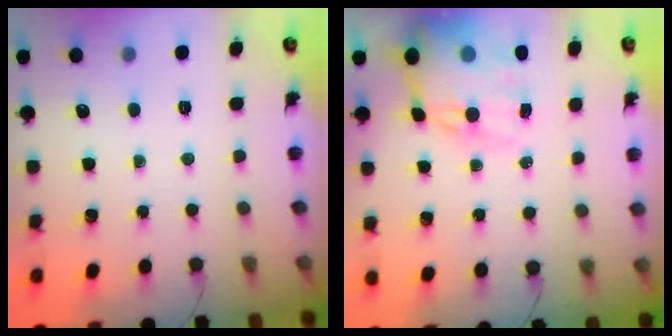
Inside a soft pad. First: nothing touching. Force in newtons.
{"total": 16.1, "press": 15.7, "slide": 3.8}